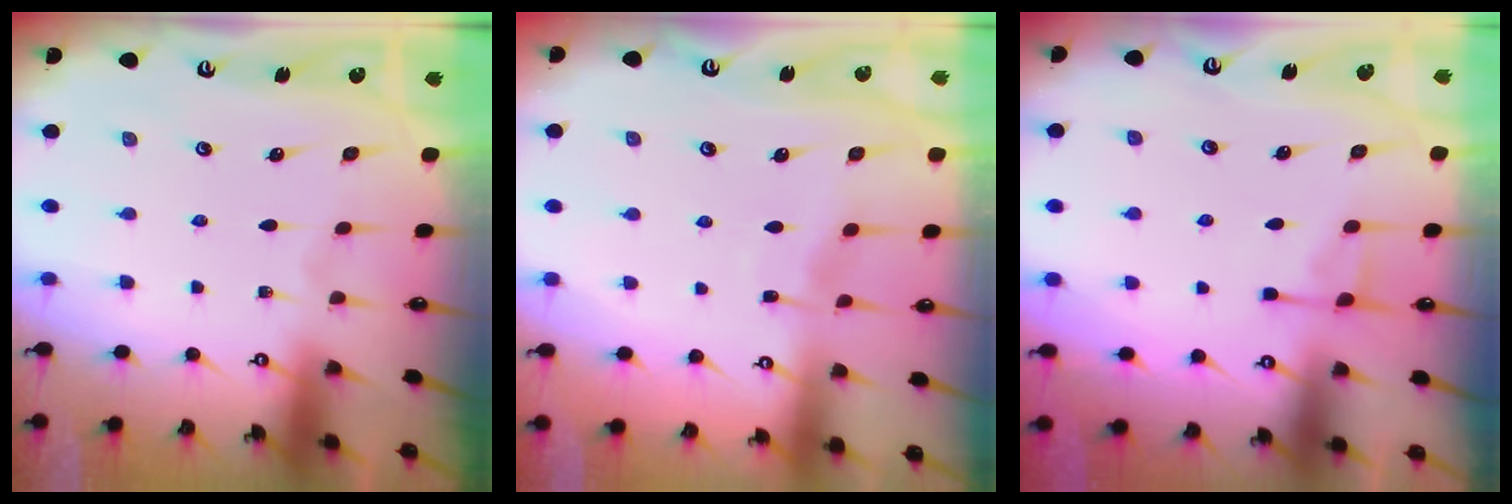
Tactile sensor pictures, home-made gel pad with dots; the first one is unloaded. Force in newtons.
{"total": 4.0, "press": 4.0, "slide": 0.6}
{"total": 4.4, "press": 4.2, "slide": 1.0}